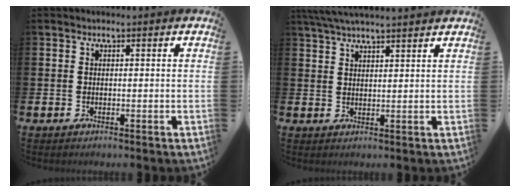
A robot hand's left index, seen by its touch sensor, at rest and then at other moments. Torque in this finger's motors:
{"motor_torque": [-0.06, -1.20, 0.72, 0.21]}